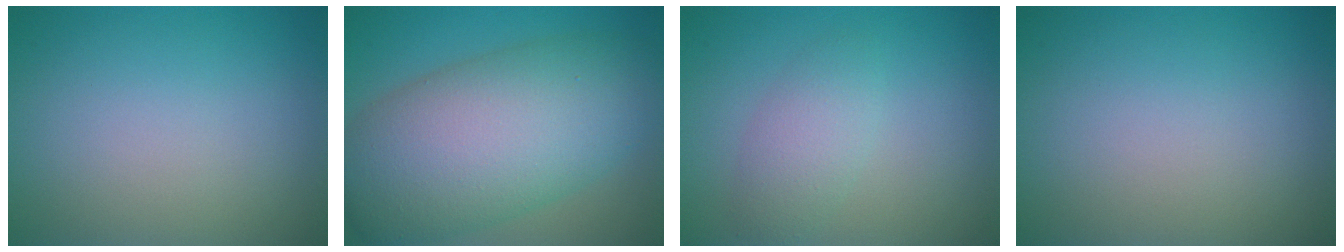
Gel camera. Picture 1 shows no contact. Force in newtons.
{"total": 12.2, "press": 12.2, "slide": 0.4}
{"total": 2.6, "press": 2.6, "slide": 0.1}
{"total": 0.0}